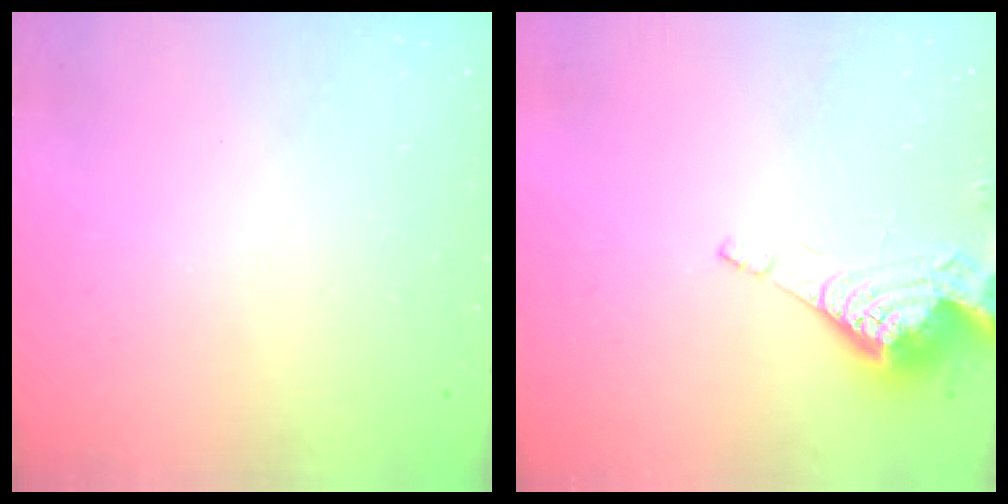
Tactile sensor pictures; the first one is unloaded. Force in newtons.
{"total": 8.5, "press": 8.4, "slide": 1.1}